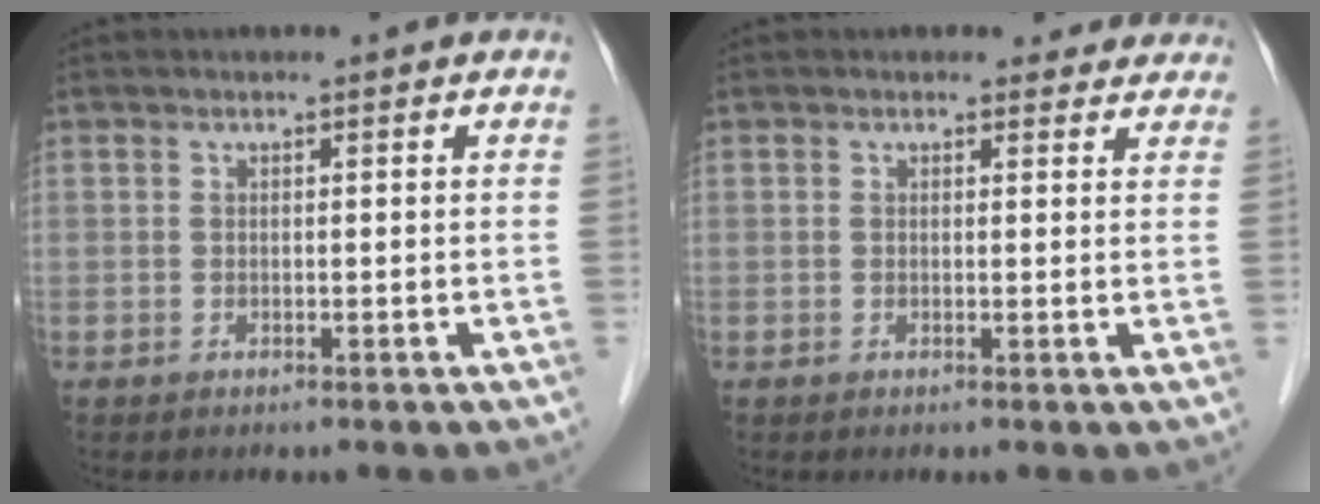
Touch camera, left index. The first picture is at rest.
{"total": 3.4, "force": [3.0, 1.6, 0.2], "torque": [0.012, -0.001, 0.016]}